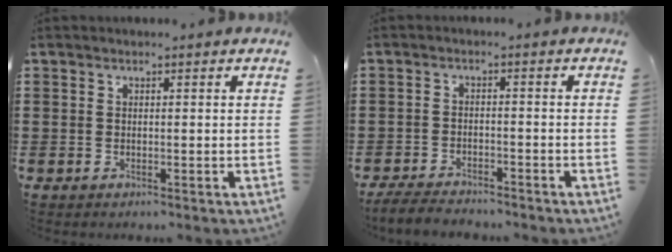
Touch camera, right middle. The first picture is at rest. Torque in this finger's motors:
{"motor_torque": [2.14, 0.00, 0.06, 0.08]}